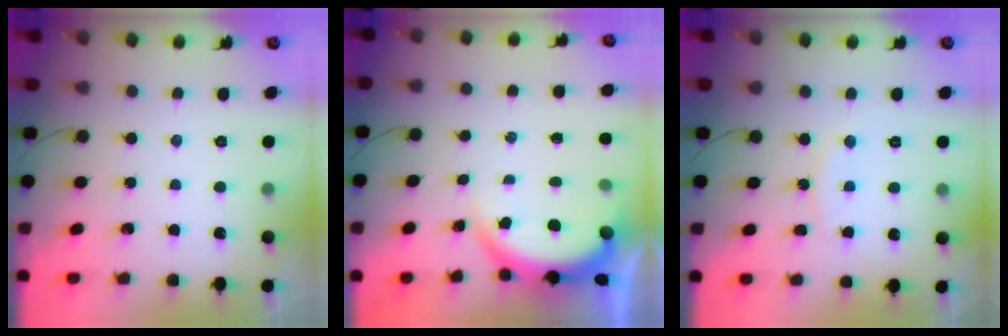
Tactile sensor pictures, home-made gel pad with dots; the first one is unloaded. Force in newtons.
{"total": 3.7, "press": 3.7, "slide": 0.2}
{"total": 9.2, "press": 9.2, "slide": 0.4}